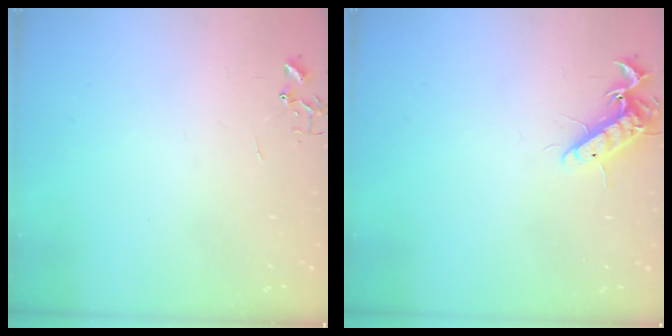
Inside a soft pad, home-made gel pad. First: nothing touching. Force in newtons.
{"total": 10.7, "press": 10.5, "slide": 1.7}